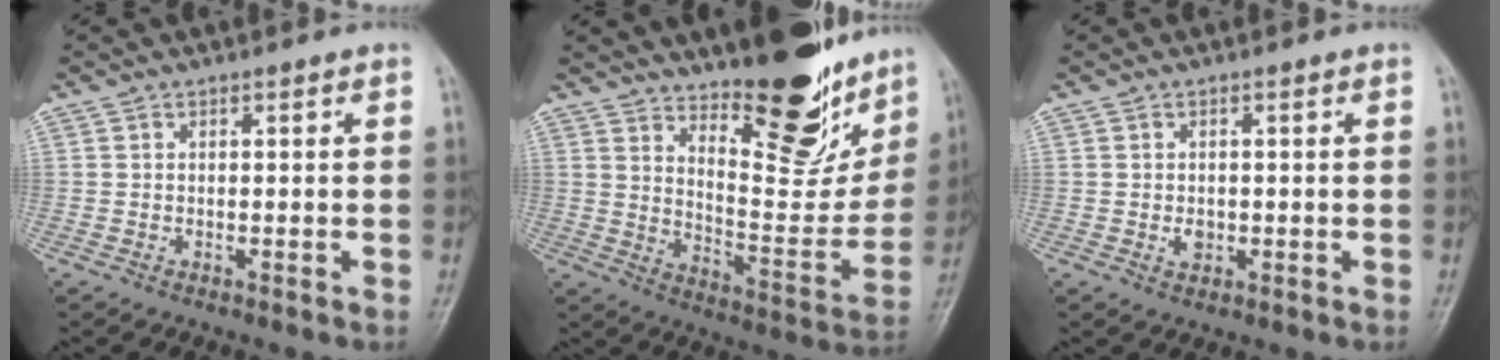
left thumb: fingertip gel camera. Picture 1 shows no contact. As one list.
[{"total": 20.3, "force": [14.3, 7.5, 12.3], "torque": [-0.119, -0.104, 0.219]}, {"total": 2.0, "force": [-0.3, 1.6, 1.2], "torque": [-0.012, 0.000, -0.002]}]